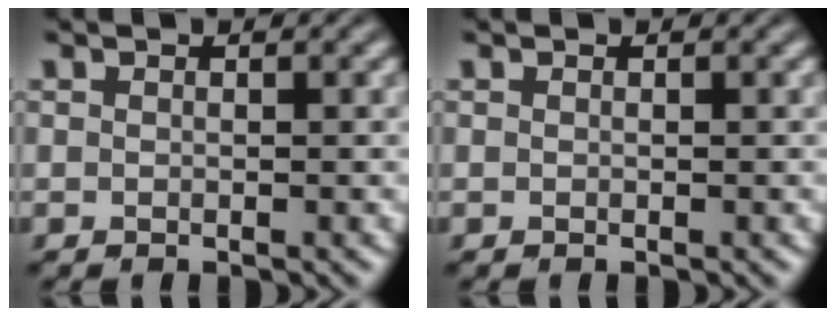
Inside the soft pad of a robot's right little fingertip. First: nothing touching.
{"total": 0.0}